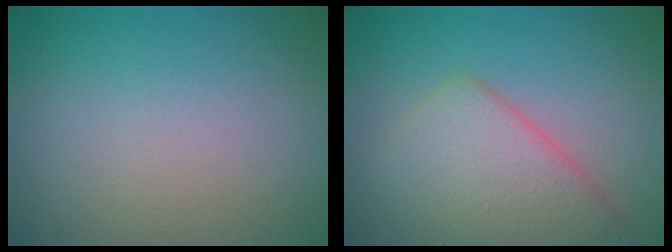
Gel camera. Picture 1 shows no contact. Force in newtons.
{"total": 5.5, "press": 5.5, "slide": 0.2}